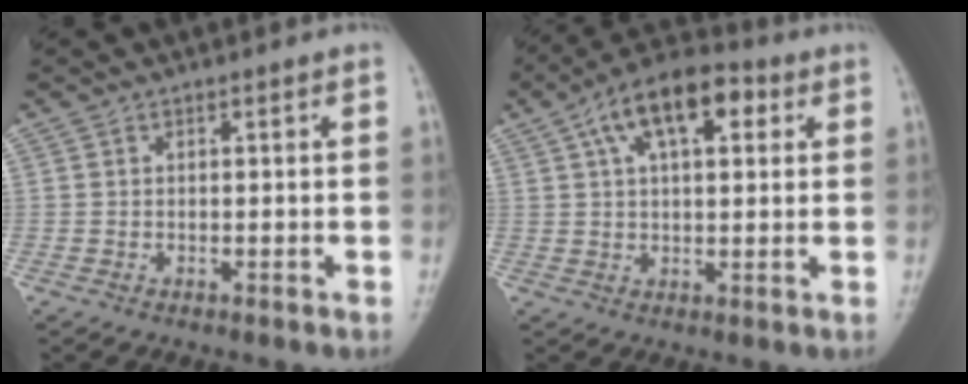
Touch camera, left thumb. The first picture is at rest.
{"total": 13.3, "force": [5.0, 6.6, 10.4], "torque": [-0.151, 0.017, 0.073]}